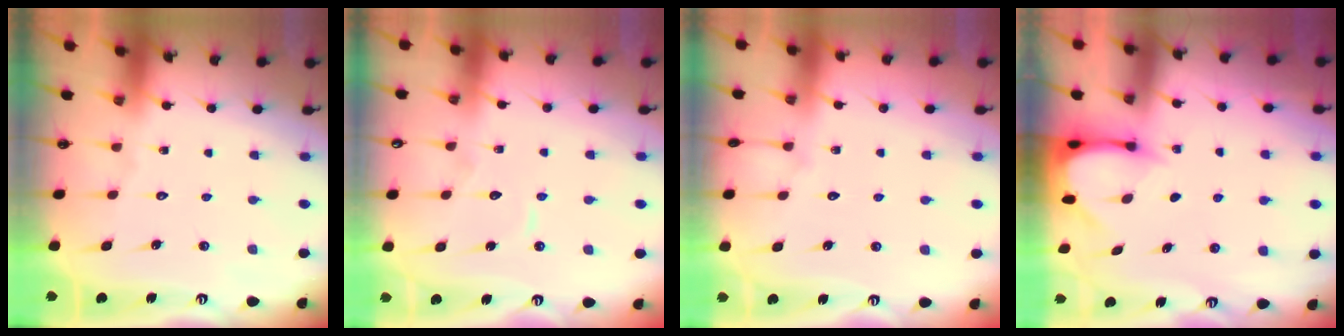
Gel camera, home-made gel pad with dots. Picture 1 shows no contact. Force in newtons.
{"total": 4.8, "press": 4.8, "slide": 0.4}
{"total": 2.6, "press": 2.6, "slide": 0.4}
{"total": 3.6, "press": 3.6, "slide": 0.3}